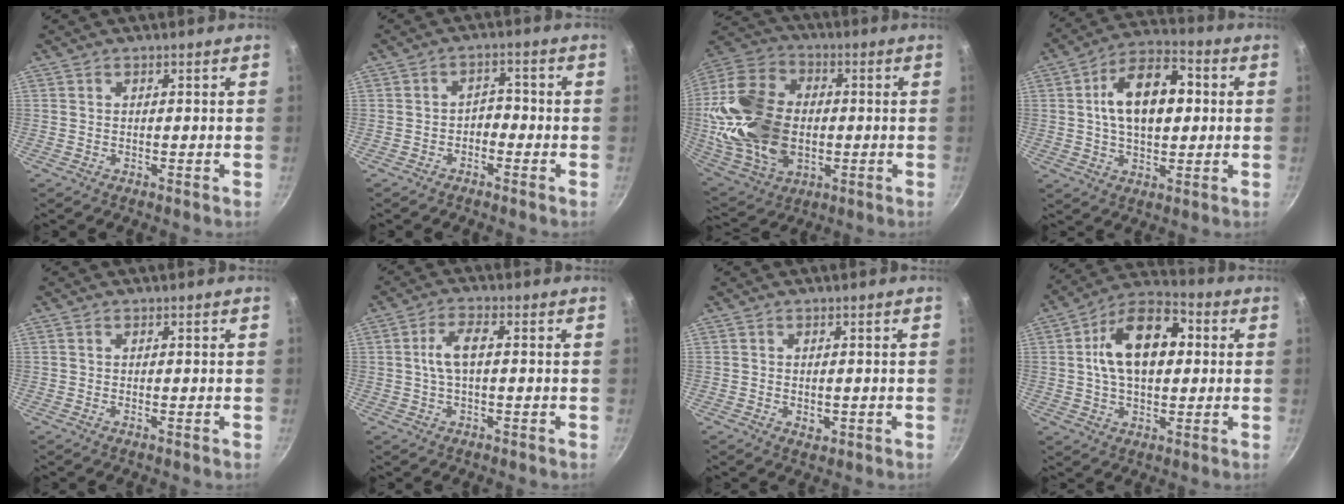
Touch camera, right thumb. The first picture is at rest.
{"total": 3.0, "force": [-1.3, 2.1, 1.7], "torque": [-0.006, 0.020, -0.027]}
{"total": 24.1, "force": [-0.6, 16.8, 17.3], "torque": [-0.327, 0.020, -0.003]}
{"total": 15.2, "force": [2.0, 9.1, 12.0], "torque": [-0.164, 0.021, 0.022]}
{"total": 0.6, "force": [0.2, 0.3, 0.4], "torque": [-0.008, 0.001, 0.001]}
{"total": 5.4, "force": [0.3, 2.2, 4.9], "torque": [-0.104, 0.015, 0.003]}
{"total": 2.0, "force": [-0.2, 1.5, 1.4], "torque": [-0.020, -0.003, -0.002]}
{"total": 16.3, "force": [2.6, 10.1, 12.6], "torque": [-0.176, 0.023, 0.026]}